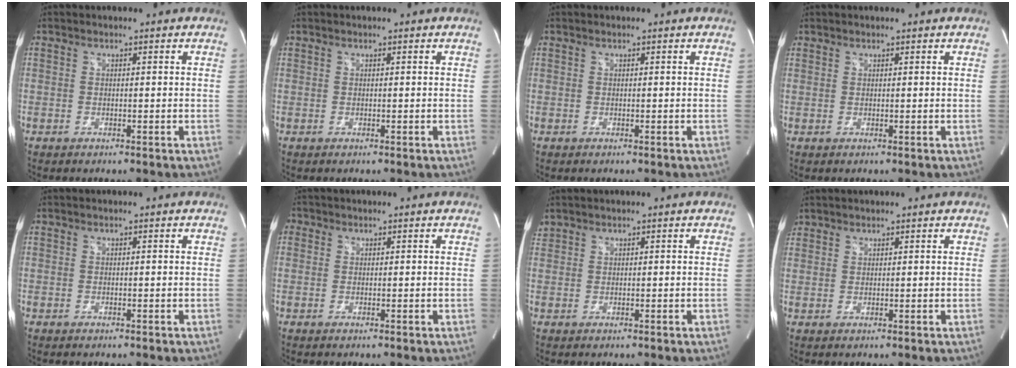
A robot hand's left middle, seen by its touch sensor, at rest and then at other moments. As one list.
[{"total": 0.0}, {"total": 0.0}, {"total": 0.6, "force": [0.6, 0.3, 0.0], "torque": [-0.006, 0.003, 0.010]}, {"total": 0.0}, {"total": 1.7, "force": [0.6, 1.5, 0.4], "torque": [0.002, 0.006, 0.009]}, {"total": 1.0, "force": [1.0, 0.4, 0.0], "torque": [-0.007, 0.013, 0.023]}, {"total": 1.7, "force": [1.5, 0.8, 0.0], "torque": [0.002, 0.011, 0.025]}]